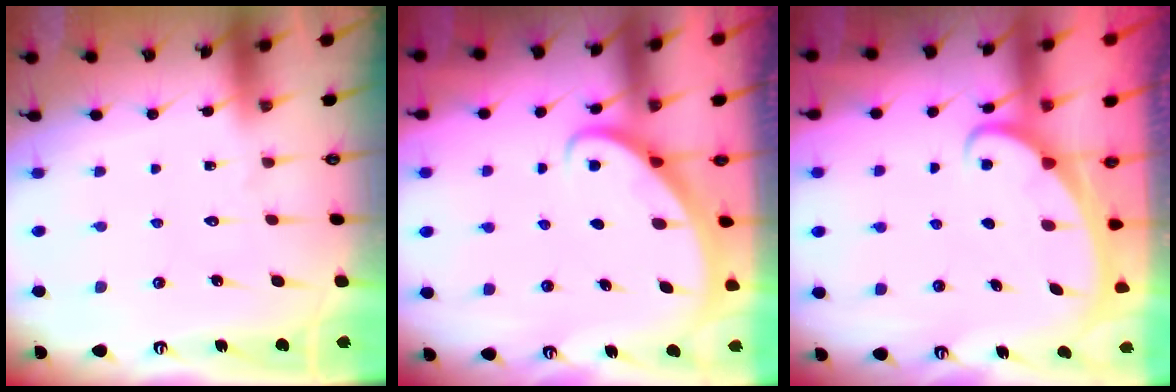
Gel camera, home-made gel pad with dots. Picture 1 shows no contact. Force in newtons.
{"total": 2.7, "press": 2.7, "slide": 0.2}
{"total": 2.4, "press": 2.3, "slide": 0.3}